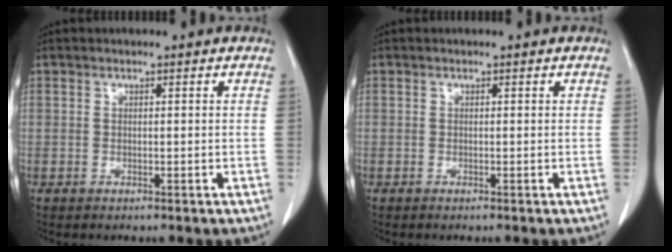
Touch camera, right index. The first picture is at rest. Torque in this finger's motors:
{"motor_torque": [0.09, -0.05, 0.02, 0.02]}